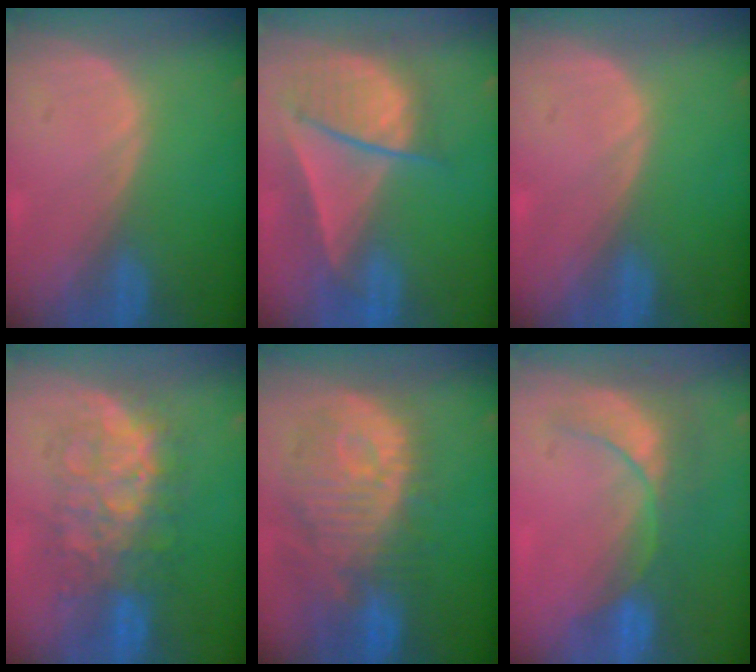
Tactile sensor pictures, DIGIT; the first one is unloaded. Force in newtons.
{"total": 8.6, "press": 7.7, "slide": 3.7}
{"total": 0.0}
{"total": 8.9, "press": 8.9, "slide": 0.3}
{"total": 12.5, "press": 11.1, "slide": 5.7}
{"total": 9.0, "press": 7.8, "slide": 4.6}